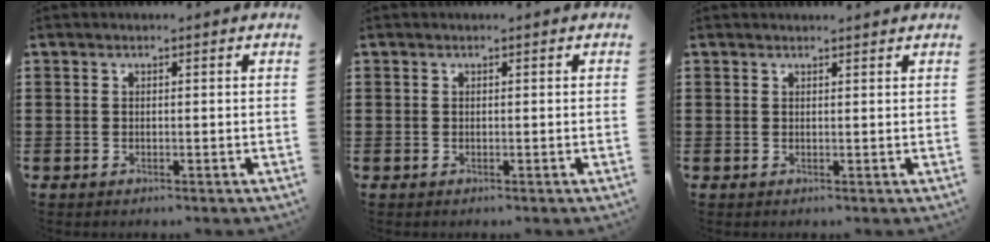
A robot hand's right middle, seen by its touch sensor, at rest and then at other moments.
{"total": 0.0}
{"total": 0.7, "force": [0.7, 0.0, 0.2], "torque": [0.002, -0.005, 0.012]}